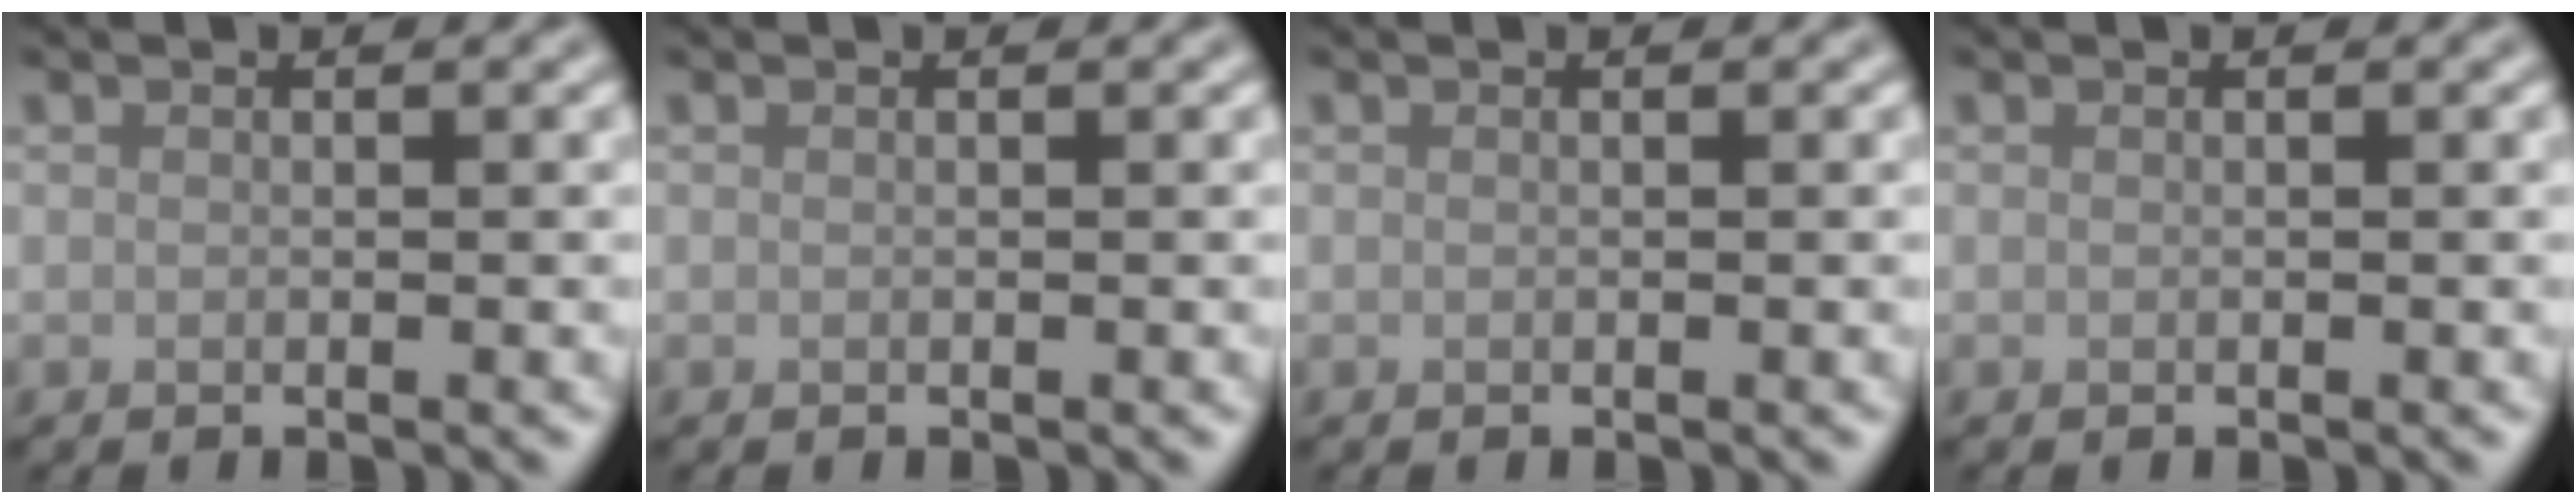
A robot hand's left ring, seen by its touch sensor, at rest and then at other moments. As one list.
[{"total": 0.0}, {"total": 0.0}, {"total": 0.0}]